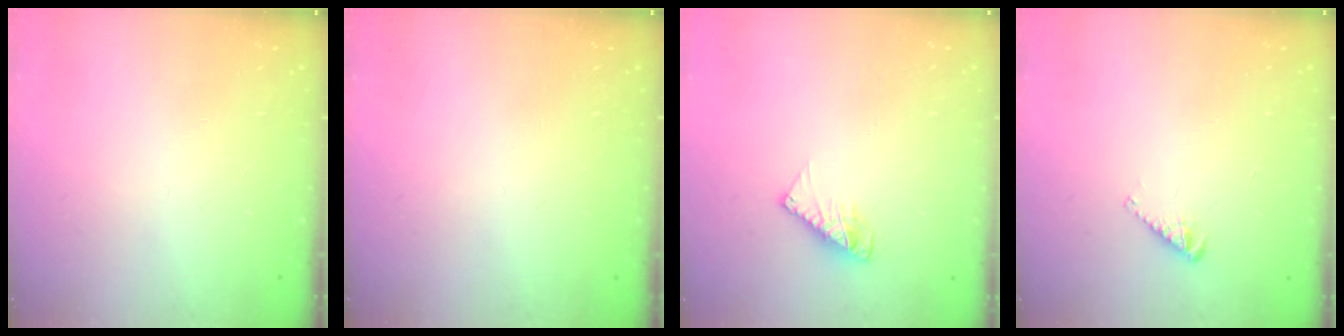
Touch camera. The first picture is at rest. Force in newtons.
{"total": 0.0}
{"total": 7.1, "press": 7.1, "slide": 0.6}
{"total": 2.5, "press": 2.5, "slide": 0.1}